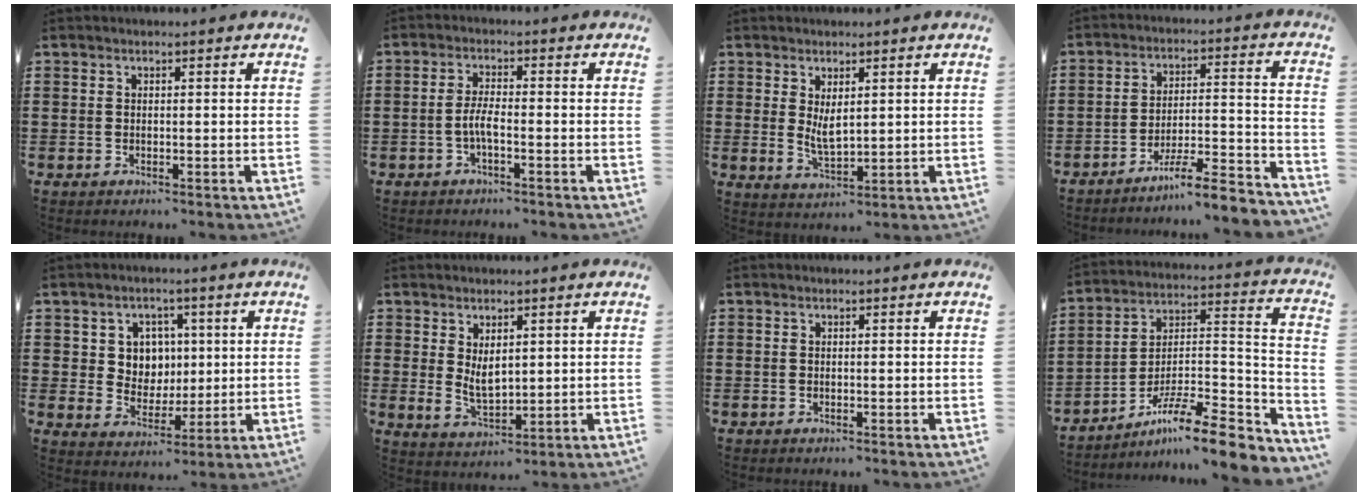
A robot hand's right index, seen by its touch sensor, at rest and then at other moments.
{"total": 3.2, "force": [-1.2, 0.6, 2.9], "torque": [-0.067, -0.004, -0.028]}
{"total": 3.6, "force": [0.8, 1.6, 3.1], "torque": [-0.062, 0.002, 0.016]}
{"total": 7.5, "force": [-6.6, 0.4, 3.5], "torque": [-0.048, 0.003, -0.124]}
{"total": 5.6, "force": [1.8, 5.1, 1.4], "torque": [-0.048, 0.011, 0.030]}
{"total": 4.1, "force": [1.1, 2.4, 3.2], "torque": [-0.058, 0.001, 0.020]}
{"total": 0.0}
{"total": 10.9, "force": [-8.3, 1.5, 6.9], "torque": [-0.108, 0.011, -0.159]}